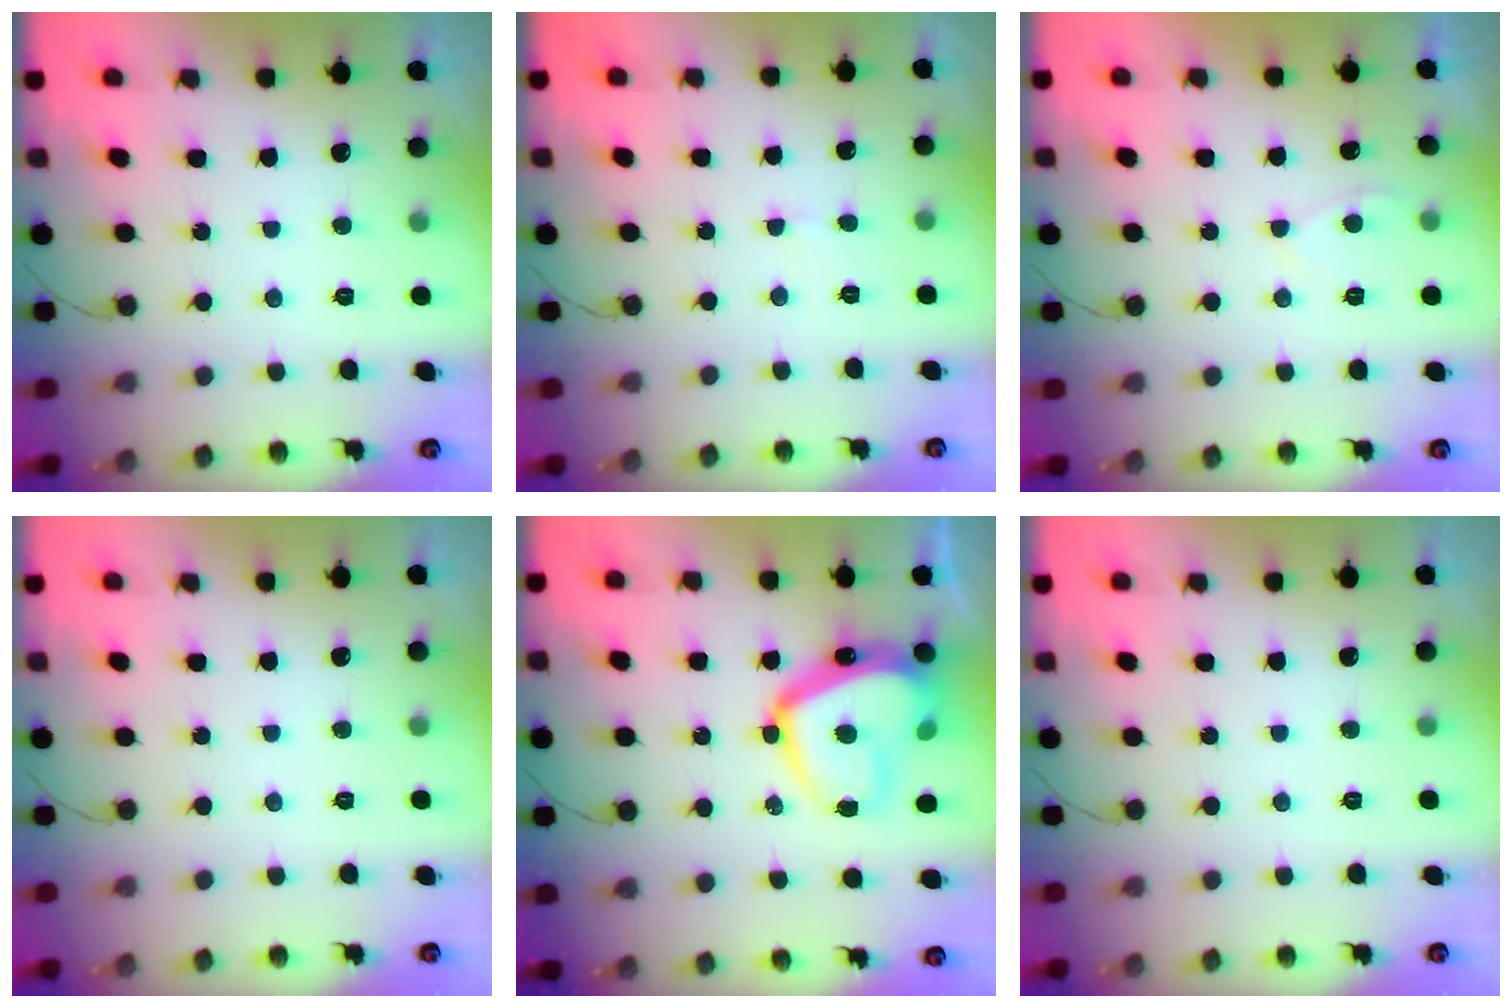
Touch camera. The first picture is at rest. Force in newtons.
{"total": 2.6, "press": 2.6, "slide": 0.2}
{"total": 3.5, "press": 3.4, "slide": 0.5}
{"total": 0.0}
{"total": 18.3, "press": 18.2, "slide": 1.6}
{"total": 0.0}